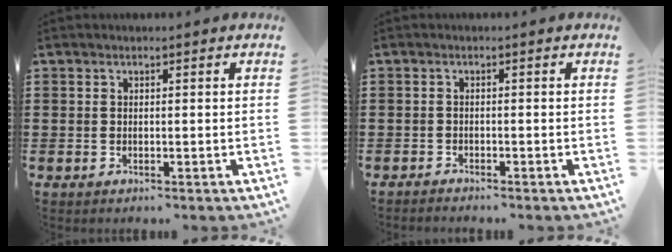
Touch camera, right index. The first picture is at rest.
{"total": 1.1, "force": [-1.1, 0.0, -0.1], "torque": [0.000, 0.001, -0.024]}